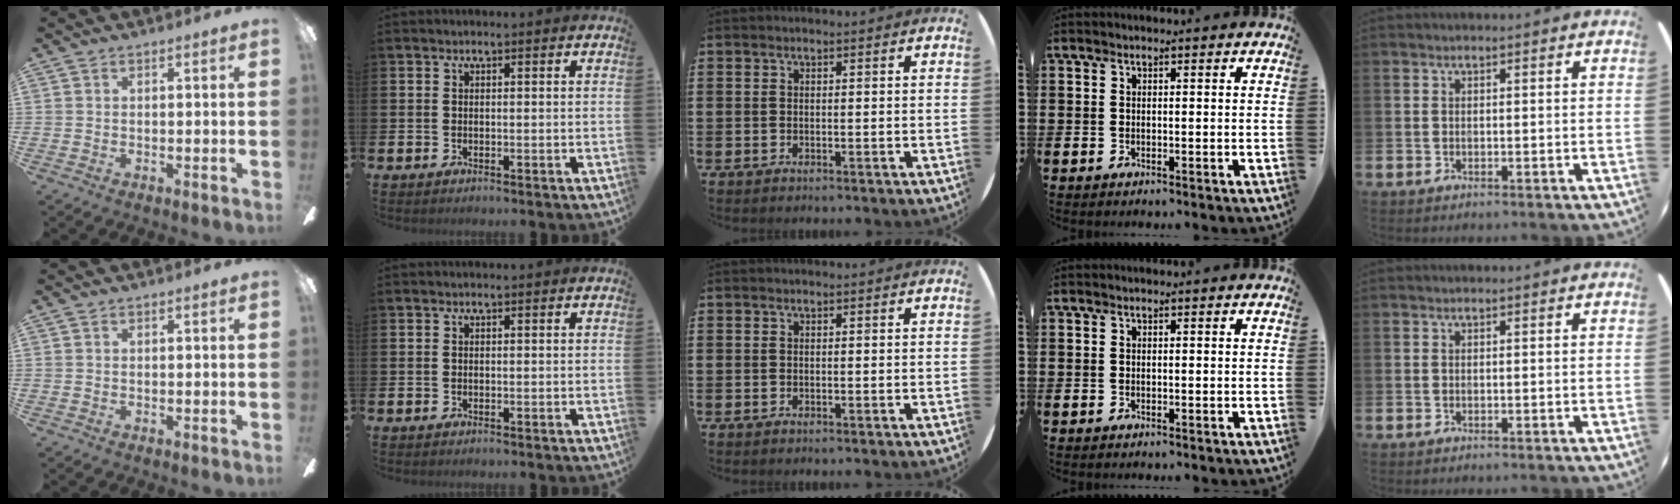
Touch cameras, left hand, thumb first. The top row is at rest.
{}